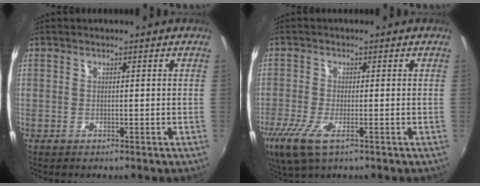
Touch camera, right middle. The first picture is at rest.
{"total": 8.5, "force": [-4.6, 2.7, 6.6], "torque": [-0.154, -0.036, -0.085]}